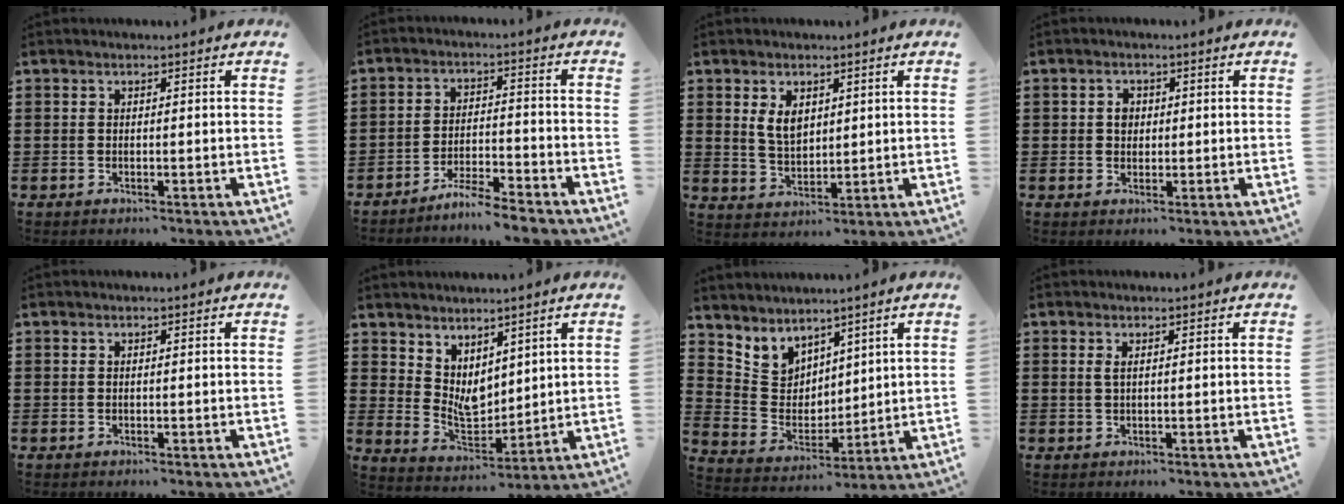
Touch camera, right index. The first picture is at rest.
{"total": 4.9, "force": [-4.8, -0.3, 1.2], "torque": [-0.029, -0.002, -0.096]}
{"total": 4.2, "force": [1.7, 2.5, 2.9], "torque": [-0.056, 0.002, 0.030]}
{"total": 1.9, "force": [0.3, 1.6, 1.1], "torque": [-0.025, 0.009, 0.004]}
{"total": 0.0}
{"total": 4.6, "force": [3.5, 2.6, 1.6], "torque": [-0.049, -0.017, 0.067]}
{"total": 5.3, "force": [3.8, 3.6, -0.4], "torque": [-0.030, -0.030, 0.074]}
{"total": 0.9, "force": [0.3, 0.2, 0.9], "torque": [-0.018, 0.002, 0.005]}